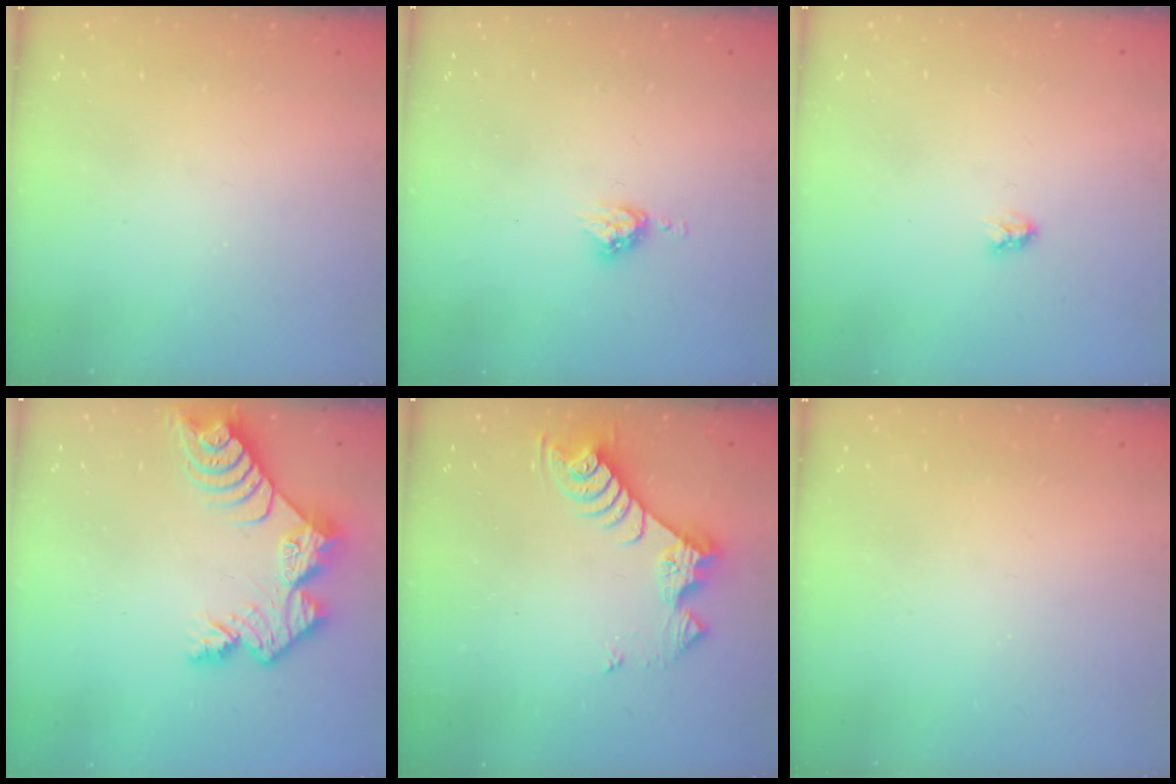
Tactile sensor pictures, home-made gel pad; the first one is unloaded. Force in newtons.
{"total": 5.1, "press": 5.1, "slide": 0.7}
{"total": 2.9, "press": 2.9, "slide": 0.3}
{"total": 11.0, "press": 11.0, "slide": 0.9}
{"total": 10.0, "press": 9.9, "slide": 0.5}
{"total": 0.0}